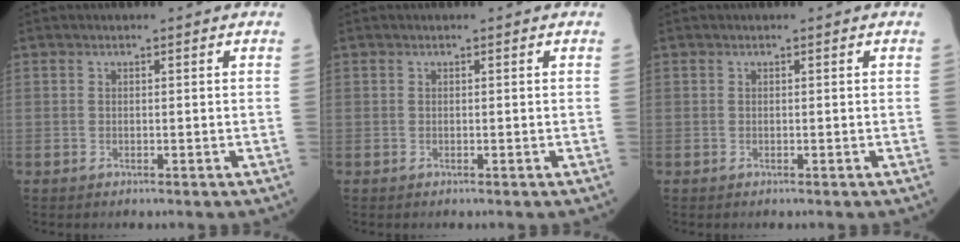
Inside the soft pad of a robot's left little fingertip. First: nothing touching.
{"total": 0.0}
{"total": 0.0}